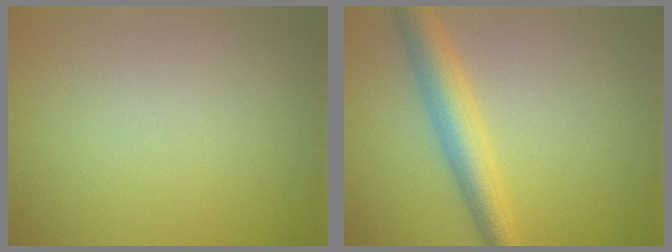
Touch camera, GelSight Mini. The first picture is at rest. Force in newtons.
{"total": 4.4, "press": 4.4, "slide": 0.1}